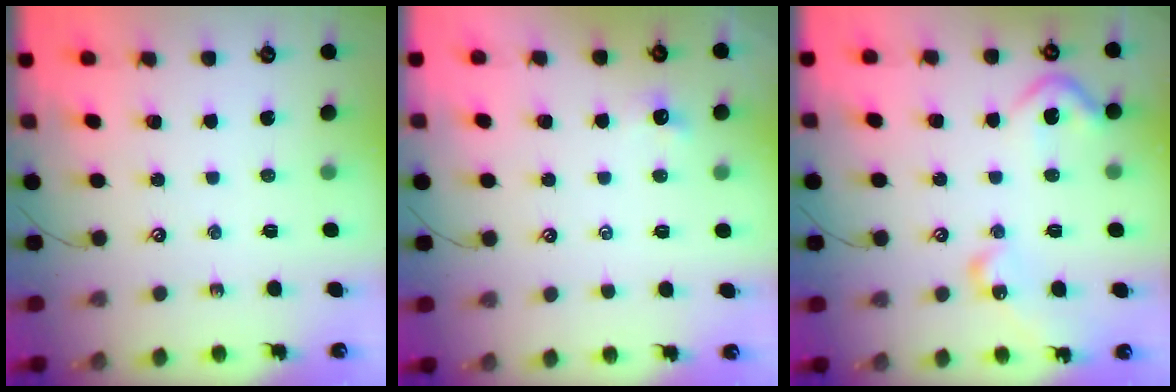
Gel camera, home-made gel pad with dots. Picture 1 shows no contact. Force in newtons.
{"total": 1.0, "press": 0.9, "slide": 0.4}
{"total": 9.9, "press": 9.8, "slide": 1.3}